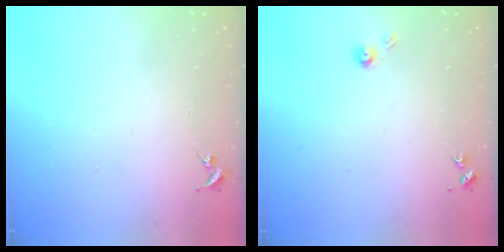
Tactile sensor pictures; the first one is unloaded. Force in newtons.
{"total": 3.9, "press": 3.8, "slide": 0.4}